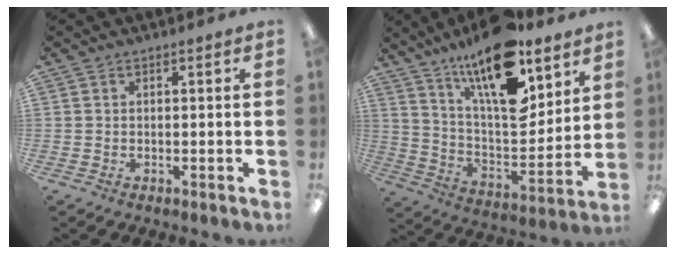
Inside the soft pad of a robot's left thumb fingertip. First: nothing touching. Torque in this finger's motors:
{"motor_torque": [2.28, 2.73, 1.37, -1.40, 0.46]}